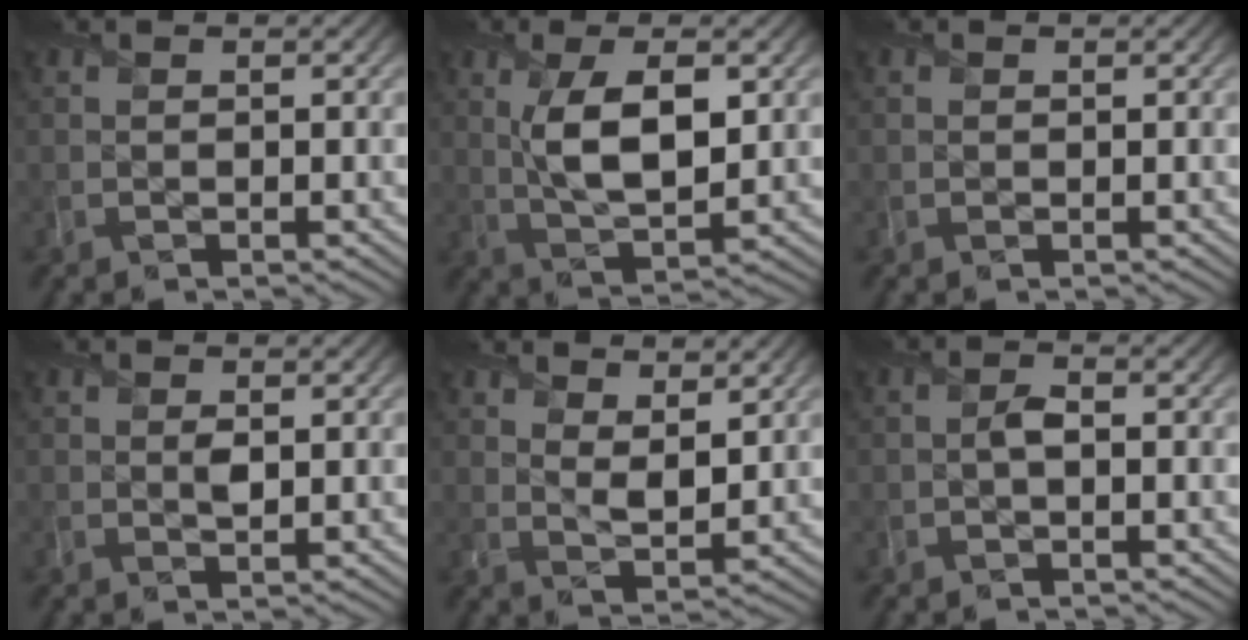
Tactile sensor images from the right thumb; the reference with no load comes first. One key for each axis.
{"total": 8.1, "fx": 1.6, "fy": 3.5, "fz": 7.1, "tx": -0.147, "ty": -0.001, "tz": 0.031}
{"total": 0.6, "fx": 0.3, "fy": 0.5, "fz": 0.3, "tx": -0.007, "ty": 0.001, "tz": 0.003}
{"total": 1.0, "fx": 0.2, "fy": 0.5, "fz": 0.8, "tx": -0.016, "ty": -0.006, "tz": 0.004}
{"total": 5.3, "fx": 3.5, "fy": 2.3, "fz": 3.3, "tx": -0.069, "ty": -0.007, "tz": 0.060}
{"total": 1.2, "fx": -0.5, "fy": 0.5, "fz": 1.0, "tx": -0.022, "ty": 0.003, "tz": -0.012}